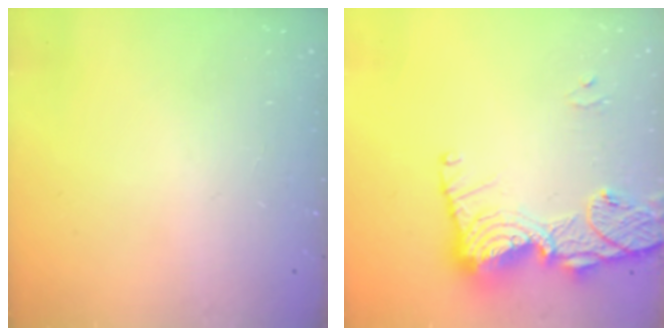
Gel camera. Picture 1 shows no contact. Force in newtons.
{"total": 17.4, "press": 17.3, "slide": 1.4}